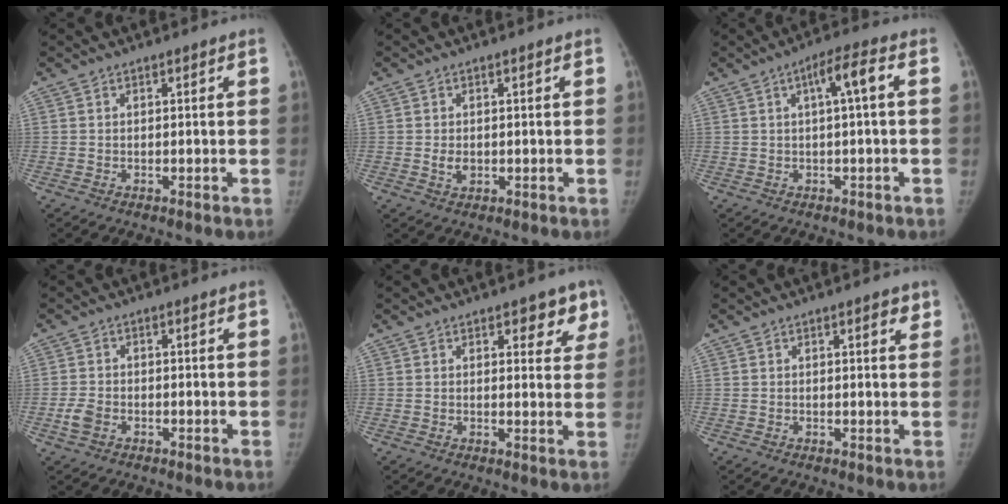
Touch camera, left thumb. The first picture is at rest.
{"total": 2.1, "force": [-0.1, 1.6, 1.5], "torque": [-0.020, -0.002, 0.001]}
{"total": 5.4, "force": [0.9, 0.6, 5.3], "torque": [-0.088, 0.023, 0.014]}
{"total": 2.8, "force": [-1.2, 1.9, 1.7], "torque": [-0.038, 0.005, -0.024]}
{"total": 5.3, "force": [3.1, 2.9, 3.2], "torque": [0.004, -0.013, 0.033]}
{"total": 2.1, "force": [1.2, 0.7, 1.6], "torque": [-0.012, -0.004, 0.014]}